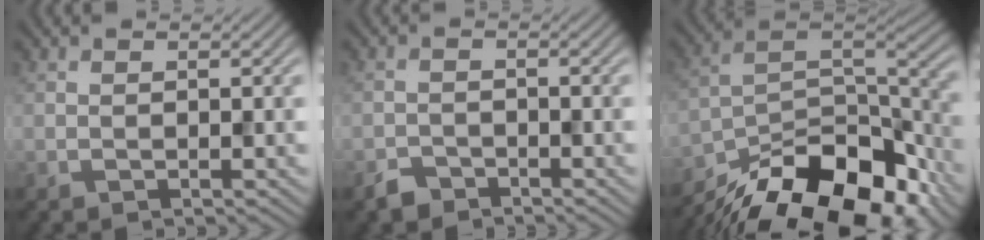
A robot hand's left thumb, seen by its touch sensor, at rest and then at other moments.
{"total": 2.2, "force": [-1.9, 1.0, 0.4], "torque": [-0.006, 0.001, -0.042]}
{"total": 18.4, "force": [-13.3, 7.4, 10.2], "torque": [-0.203, -0.033, -0.210]}